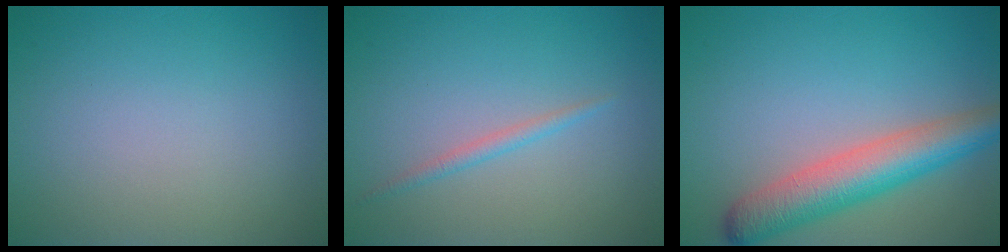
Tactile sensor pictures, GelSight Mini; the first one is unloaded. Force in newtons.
{"total": 1.1, "press": 1.1, "slide": 0.0}
{"total": 6.1, "press": 6.1, "slide": 0.3}